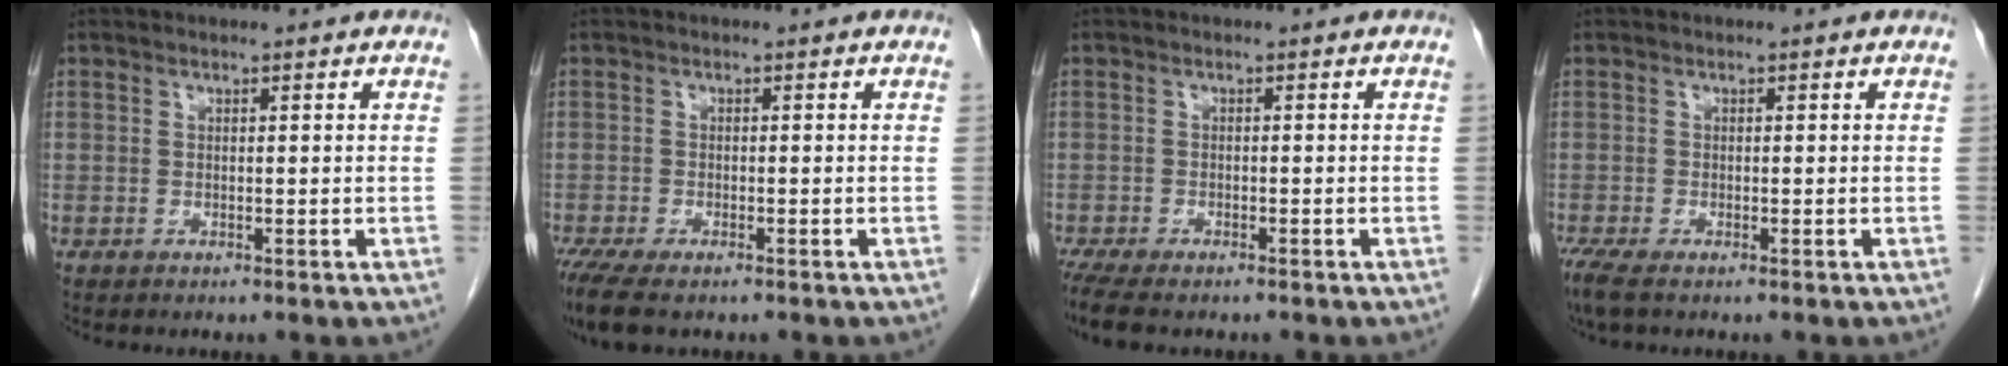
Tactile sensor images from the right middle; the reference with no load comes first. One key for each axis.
{"total": 6.9, "fx": -5.1, "fy": 2.2, "fz": 4.1, "tx": -0.074, "ty": -0.017, "tz": -0.085}
{"total": 7.3, "fx": -5.8, "fy": 2.3, "fz": 3.8, "tx": -0.066, "ty": -0.014, "tz": -0.092}
{"total": 2.8, "fx": -1.9, "fy": 0.6, "fz": 1.9, "tx": -0.043, "ty": -0.011, "tz": -0.038}